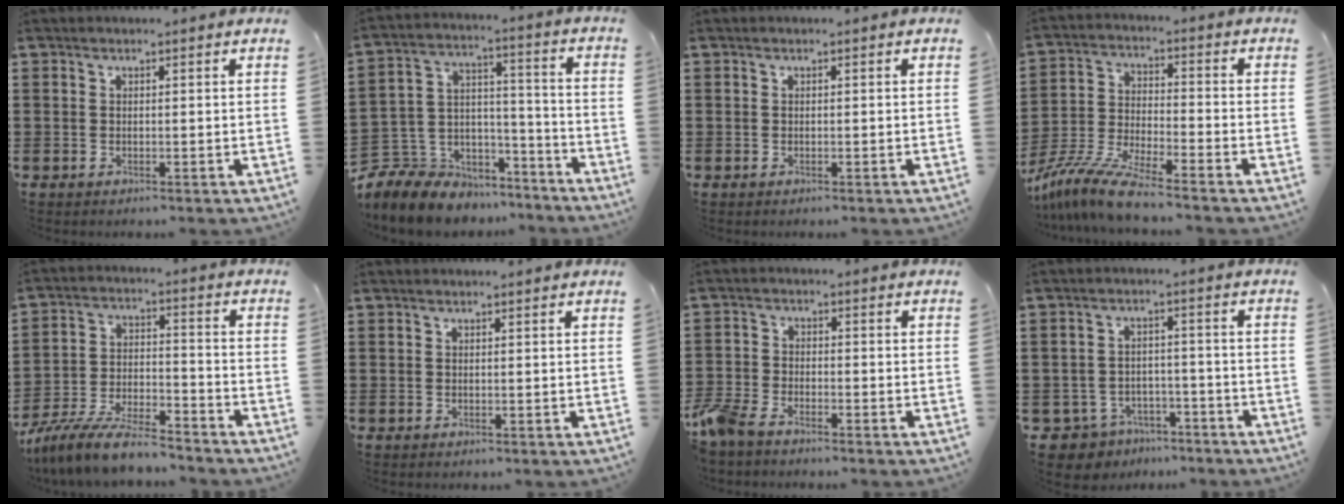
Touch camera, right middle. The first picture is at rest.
{"total": 7.9, "force": [-6.9, 3.9, 0.0], "torque": [-0.026, 0.001, -0.133]}
{"total": 0.0}
{"total": 8.8, "force": [-8.0, 0.0, 3.8], "torque": [-0.091, -0.006, -0.162]}
{"total": 8.9, "force": [-7.9, 1.1, 3.8], "torque": [-0.081, 0.010, -0.154]}
{"total": 0.0}
{"total": 4.2, "force": [-3.7, 1.1, 1.6], "torque": [-0.062, -0.008, -0.085]}
{"total": 4.2, "force": [-3.9, 1.5, 0.2], "torque": [-0.028, 0.000, -0.086]}